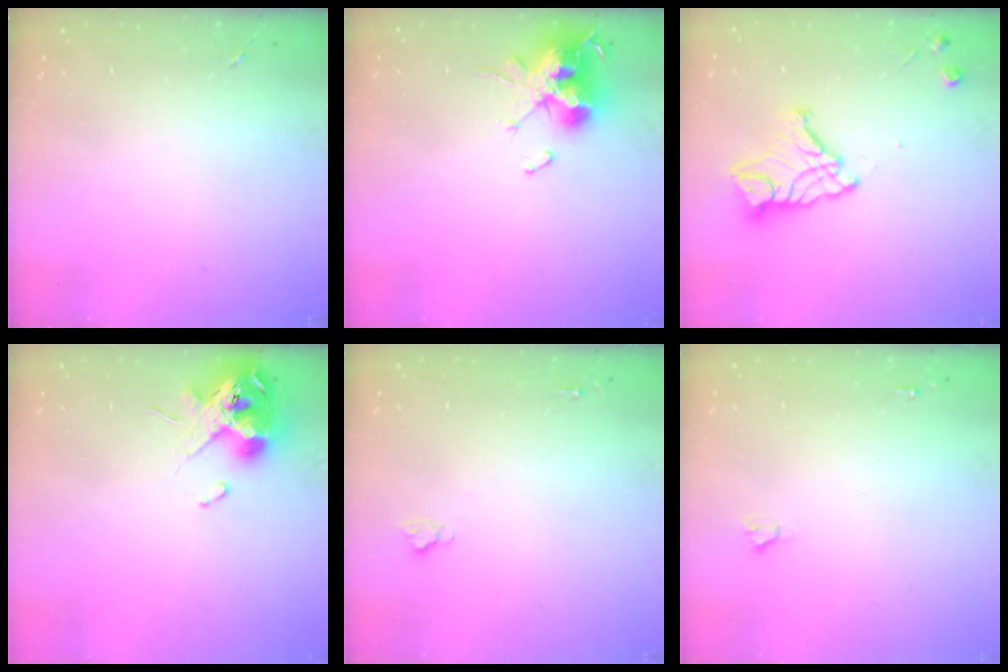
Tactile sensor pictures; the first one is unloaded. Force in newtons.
{"total": 15.7, "press": 15.7, "slide": 0.1}
{"total": 13.7, "press": 13.7, "slide": 1.3}
{"total": 11.9, "press": 11.8, "slide": 1.5}
{"total": 2.6, "press": 2.5, "slide": 0.3}
{"total": 1.6, "press": 1.6, "slide": 0.1}